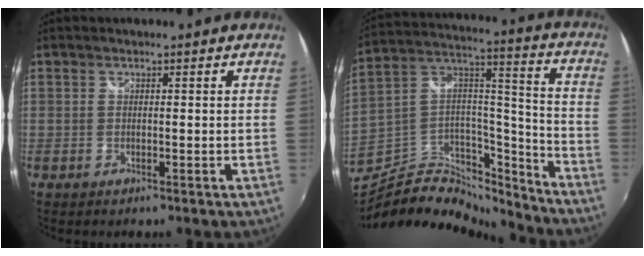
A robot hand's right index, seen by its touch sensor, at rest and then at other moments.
{"total": 20.2, "force": [-17.0, 8.3, 6.9], "torque": [-0.129, 0.061, -0.271]}